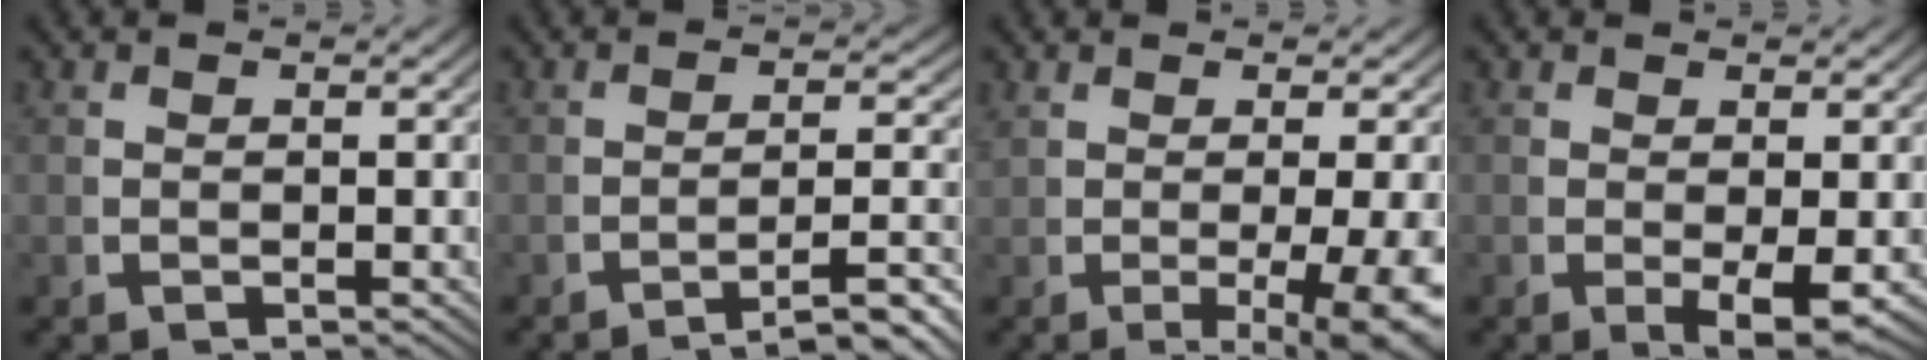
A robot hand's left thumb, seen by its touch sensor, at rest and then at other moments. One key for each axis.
{"total": 5.1, "fx": -3.4, "fy": 1.2, "fz": 3.6, "tx": -0.048, "ty": -0.006, "tz": -0.050}
{"total": 6.5, "fx": -1.1, "fy": 1.8, "fz": 6.1, "tx": -0.093, "ty": -0.012, "tz": -0.007}
{"total": 3.3, "fx": -0.6, "fy": 1.2, "fz": 3.0, "tx": -0.054, "ty": -0.017, "tz": -0.001}